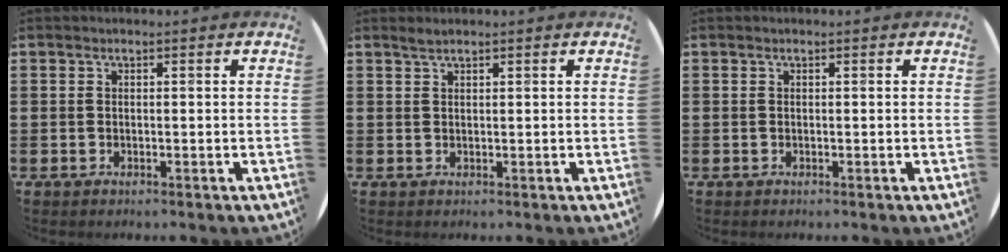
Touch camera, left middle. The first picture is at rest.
{"total": 1.0, "force": [0.9, 0.0, 0.3], "torque": [-0.008, 0.001, 0.017]}
{"total": 0.0}